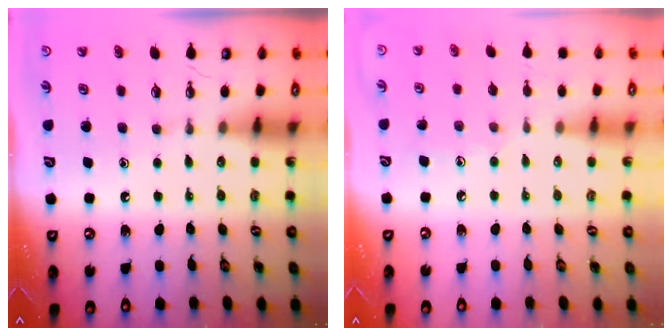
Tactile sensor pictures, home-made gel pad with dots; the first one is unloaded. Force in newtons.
{"total": 5.4, "press": 5.4, "slide": 0.5}